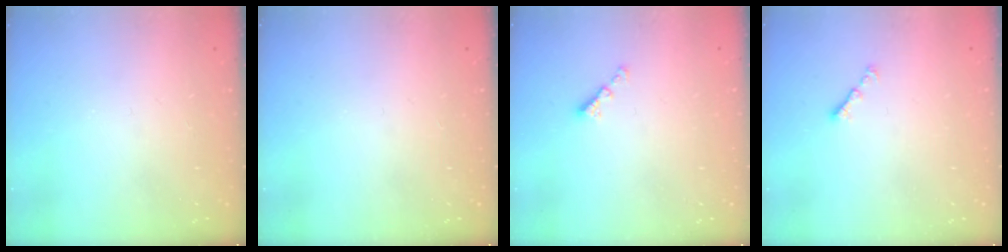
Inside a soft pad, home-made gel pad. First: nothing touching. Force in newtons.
{"total": 0.0}
{"total": 2.1, "press": 2.0, "slide": 0.6}
{"total": 1.4, "press": 1.3, "slide": 0.5}